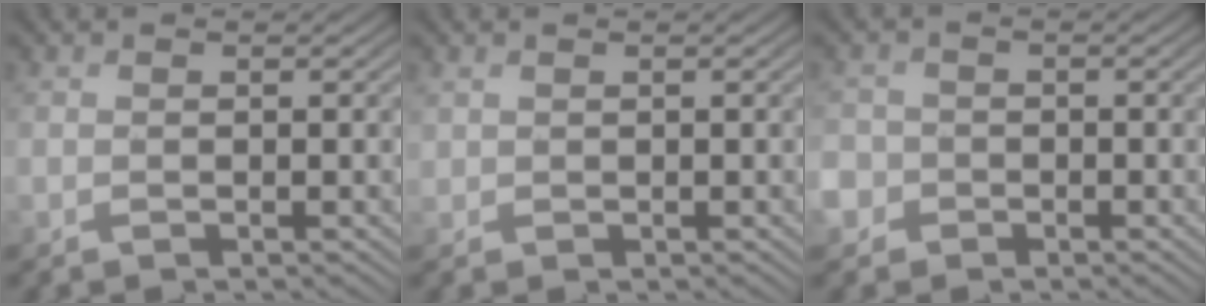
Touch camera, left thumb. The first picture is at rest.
{"total": 1.1, "force": [0.7, 0.8, 0.2], "torque": [-0.008, 0.000, 0.018]}
{"total": 3.7, "force": [-1.6, 3.2, 0.9], "torque": [-0.024, -0.005, -0.045]}